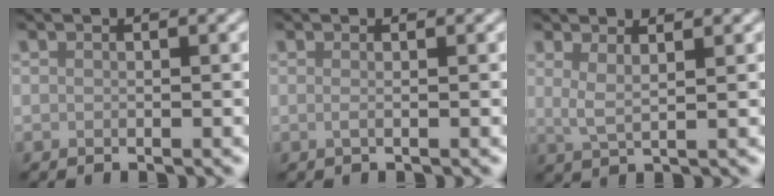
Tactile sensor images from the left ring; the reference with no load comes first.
{"total": 0.9, "force": [-0.3, 0.3, 0.8], "torque": [-0.012, -0.002, -0.010]}
{"total": 2.1, "force": [1.1, 0.6, 1.7], "torque": [-0.024, -0.004, 0.018]}